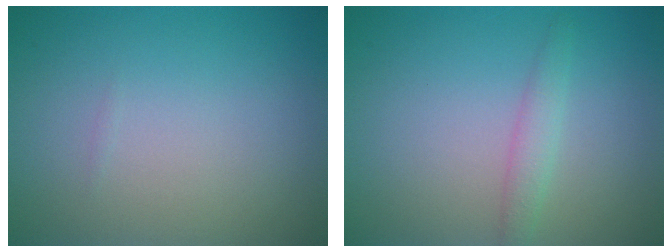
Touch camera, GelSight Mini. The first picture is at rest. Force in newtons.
{"total": 1.5, "press": 1.5, "slide": 0.1}